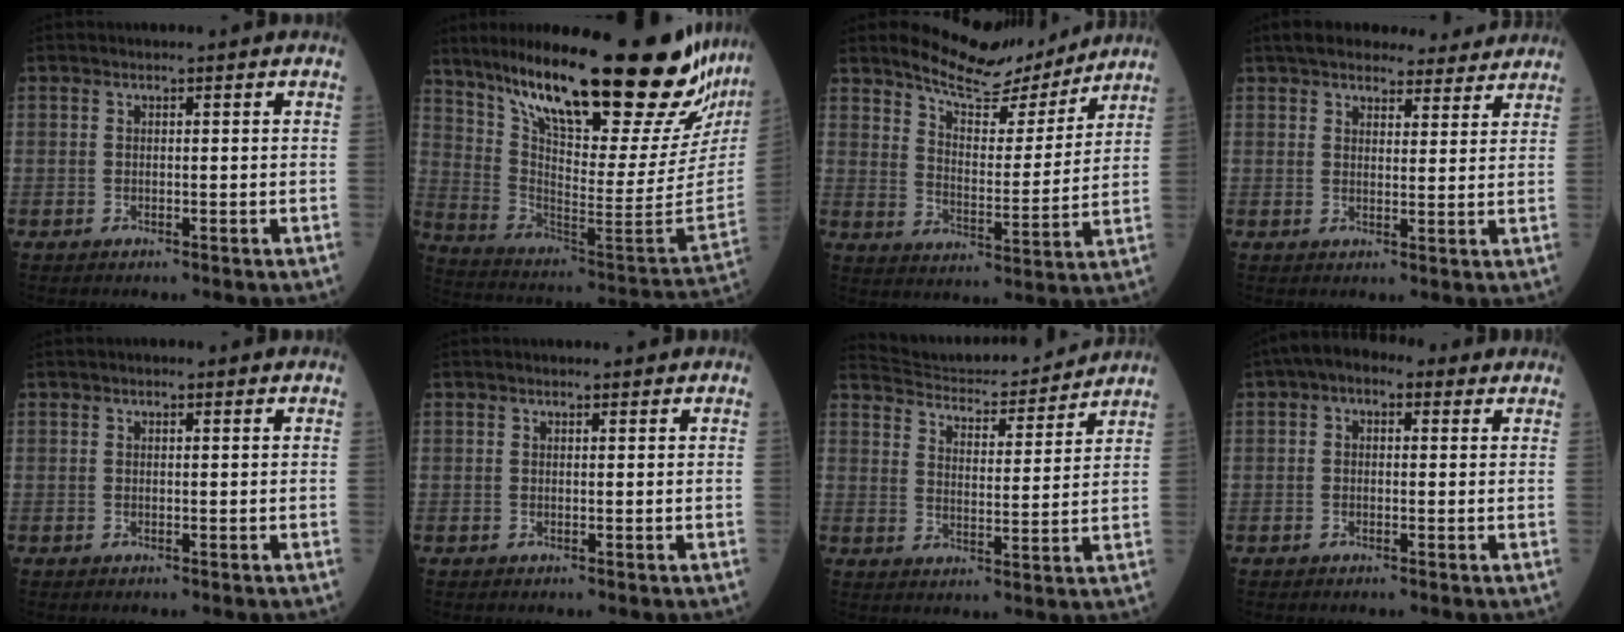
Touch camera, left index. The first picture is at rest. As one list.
[{"total": 33.4, "force": [25.8, 4.8, 20.7], "torque": [-0.328, -0.069, 0.375]}, {"total": 11.1, "force": [10.5, 2.5, 2.8], "torque": [-0.054, -0.006, 0.167]}, {"total": 12.0, "force": [10.6, 3.7, 4.2], "torque": [-0.043, 0.026, 0.136]}, {"total": 1.2, "force": [0.8, 0.5, 0.8], "torque": [-0.018, 0.008, 0.007]}, {"total": 1.8, "force": [1.5, 0.5, 0.8], "torque": [-0.012, 0.016, 0.021]}, {"total": 15.4, "force": [14.9, 1.9, 3.3], "torque": [-0.054, 0.003, 0.213]}, {"total": 5.4, "force": [2.8, 3.1, 3.5], "torque": [-0.055, 0.038, 0.035]}]